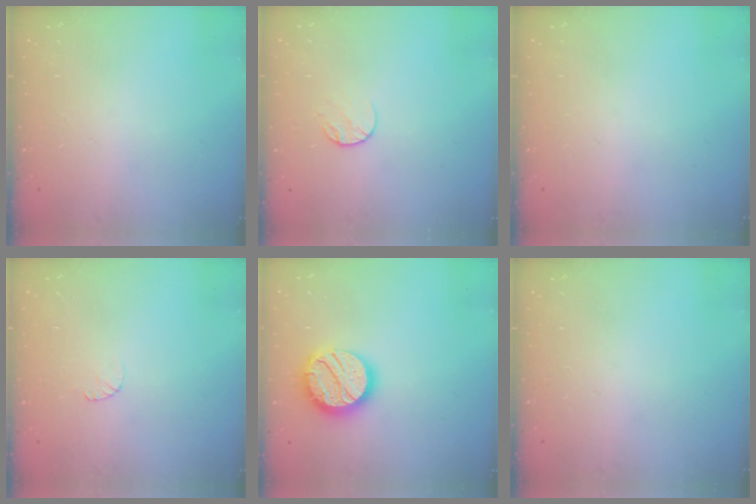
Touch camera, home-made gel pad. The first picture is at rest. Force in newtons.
{"total": 5.5, "press": 5.5, "slide": 0.6}
{"total": 0.0}
{"total": 4.0, "press": 3.9, "slide": 0.5}
{"total": 17.9, "press": 17.9, "slide": 1.1}
{"total": 0.0}